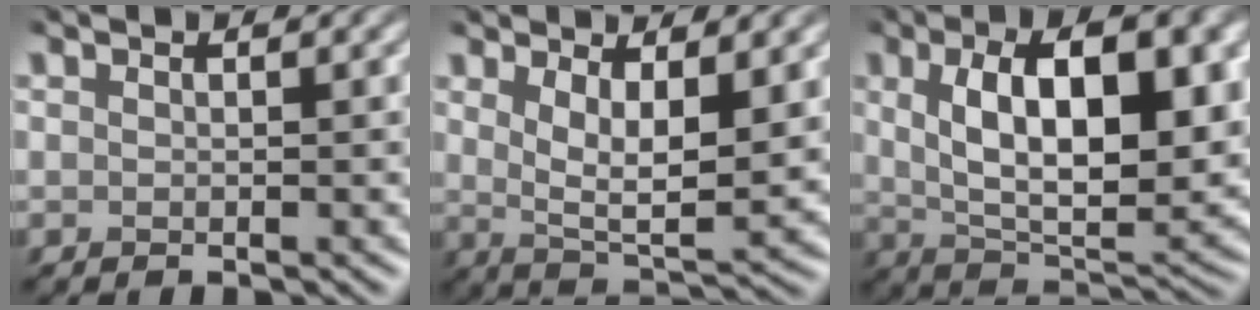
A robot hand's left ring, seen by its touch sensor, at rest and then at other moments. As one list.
[{"total": 5.1, "force": [1.1, 1.9, 4.6], "torque": [-0.096, -0.023, 0.036]}, {"total": 11.4, "force": [1.0, 5.2, 10.1], "torque": [-0.152, -0.009, 0.022]}]